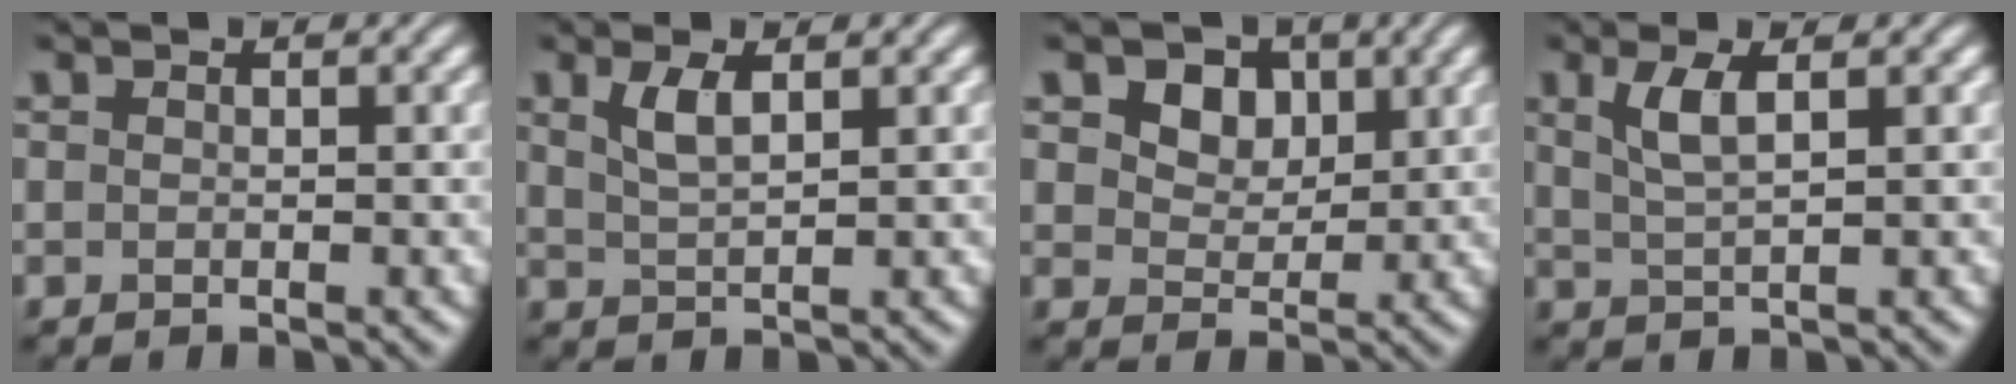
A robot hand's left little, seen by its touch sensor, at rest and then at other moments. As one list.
[{"total": 2.5, "force": [1.2, 0.8, 2.0], "torque": [-0.043, 0.001, 0.026]}, {"total": 4.9, "force": [2.4, 3.5, 2.6], "torque": [-0.066, -0.005, 0.043]}, {"total": 2.9, "force": [1.2, 0.8, 2.5], "torque": [-0.052, 0.000, 0.025]}]